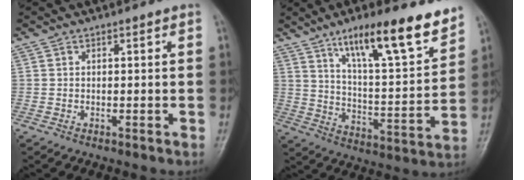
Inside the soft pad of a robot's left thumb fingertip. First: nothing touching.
{"total": 17.8, "force": [12.0, 4.0, 12.5], "torque": [-0.169, -0.063, 0.198]}